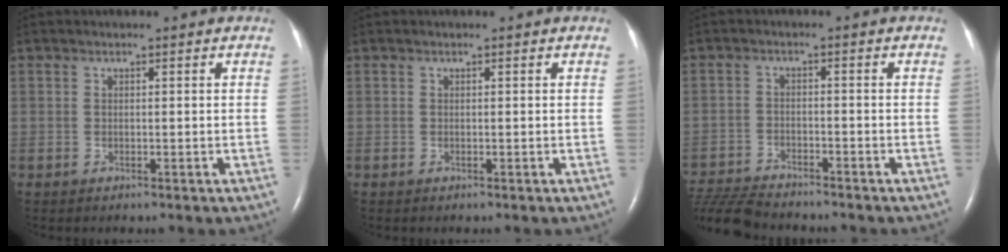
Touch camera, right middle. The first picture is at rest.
{"total": 0.0}
{"total": 9.9, "force": [-9.4, 1.2, 2.9], "torque": [-0.061, -0.008, -0.163]}